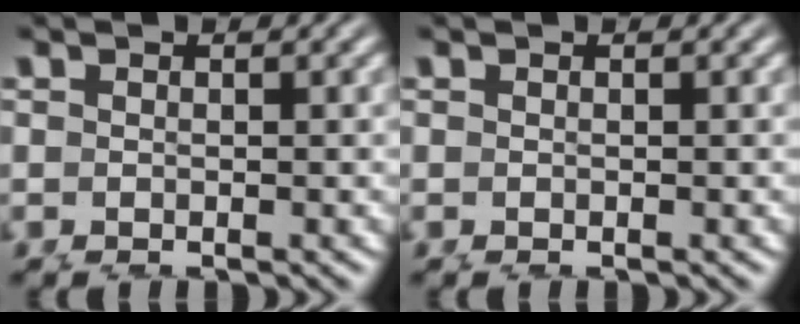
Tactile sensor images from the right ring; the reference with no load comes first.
{"total": 0.0}